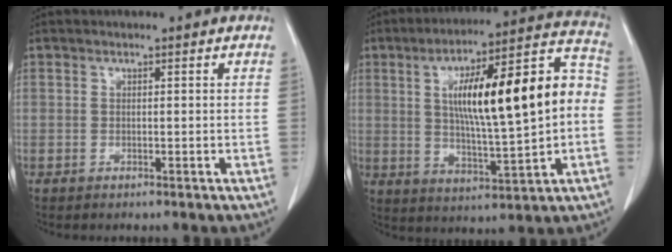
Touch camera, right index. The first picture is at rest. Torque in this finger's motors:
{"motor_torque": [2.14, 0.00, 0.56, 0.21]}